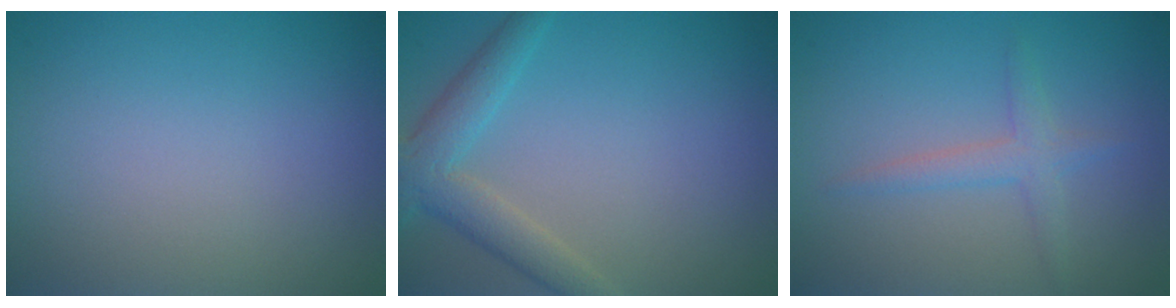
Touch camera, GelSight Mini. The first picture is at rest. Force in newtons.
{"total": 3.7, "press": 3.7, "slide": 0.2}
{"total": 2.0, "press": 2.0, "slide": 0.1}